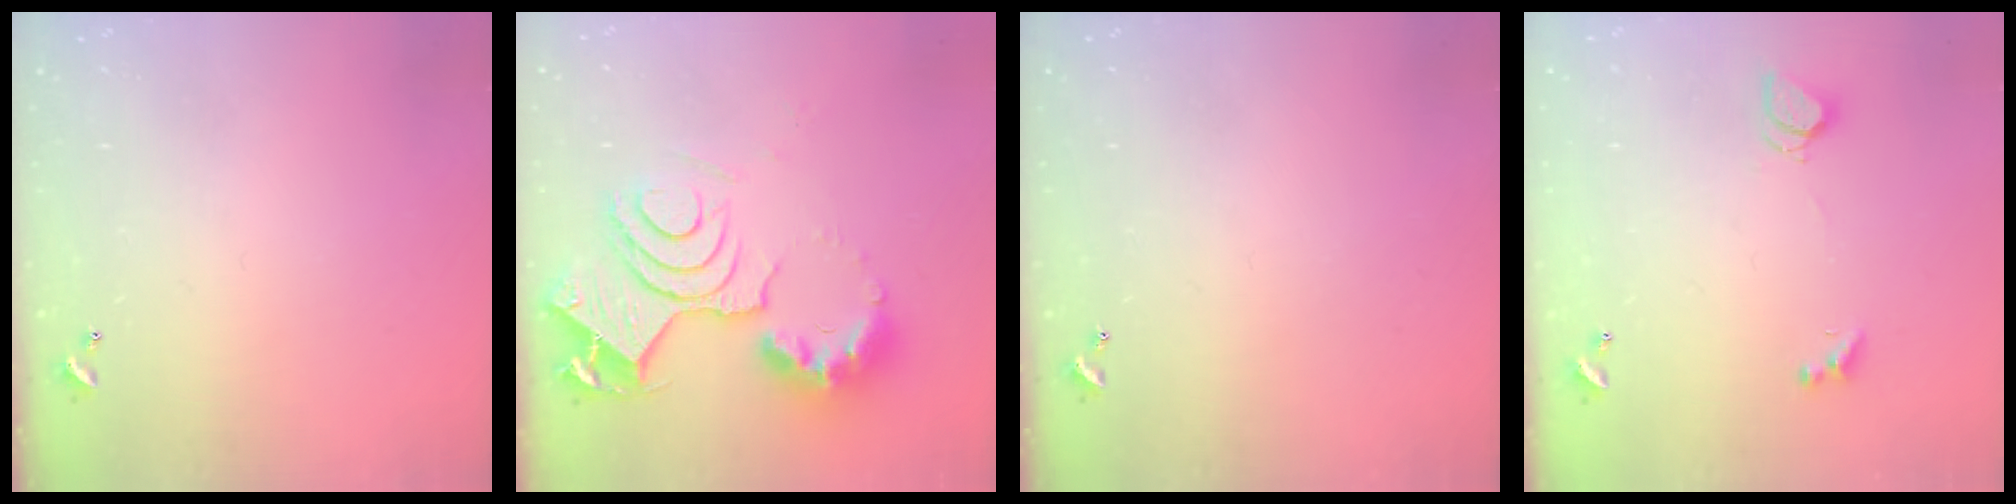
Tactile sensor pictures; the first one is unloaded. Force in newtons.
{"total": 16.4, "press": 16.3, "slide": 1.7}
{"total": 0.0}
{"total": 2.5, "press": 2.5, "slide": 0.6}